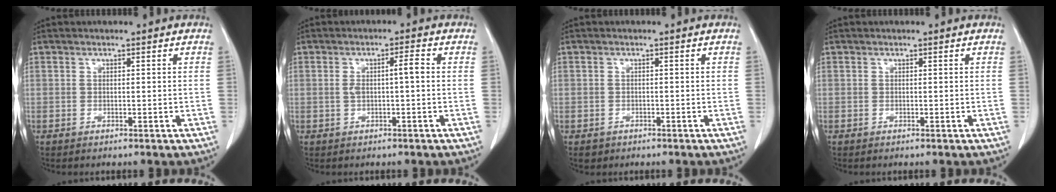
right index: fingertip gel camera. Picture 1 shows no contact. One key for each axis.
{"total": 3.2, "fx": 0.1, "fy": 0.4, "fz": 3.2, "tx": -0.062, "ty": 0.010, "tz": 0.004}
{"total": 1.6, "fx": -0.8, "fy": 1.4, "fz": 0.1, "tx": -0.006, "ty": 0.004, "tz": -0.010}
{"total": 0.0}